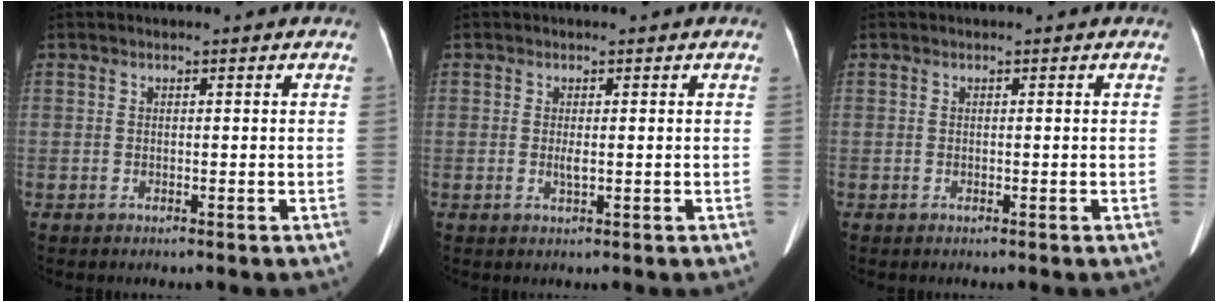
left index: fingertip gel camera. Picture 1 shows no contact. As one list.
[{"total": 1.2, "force": [0.0, 0.3, 1.1], "torque": [-0.023, -0.004, 0.002]}, {"total": 0.0}]